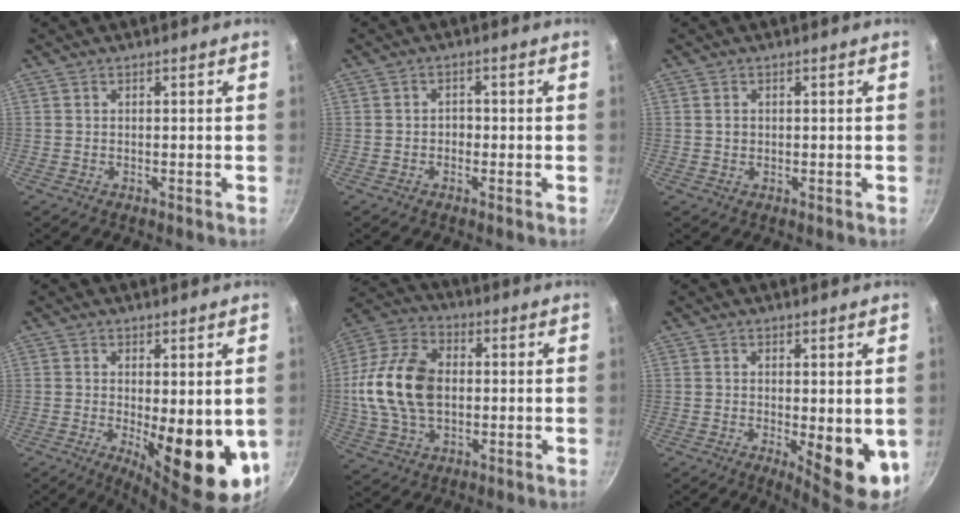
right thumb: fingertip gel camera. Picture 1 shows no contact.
{"total": 1.8, "force": [-0.6, 1.5, 0.8], "torque": [-0.004, 0.007, -0.013]}
{"total": 1.4, "force": [0.2, 1.2, 0.7], "torque": [-0.008, 0.003, 0.002]}
{"total": 13.8, "force": [-1.5, 4.9, 12.8], "torque": [-0.146, -0.024, -0.006]}
{"total": 17.7, "force": [0.4, 11.8, 13.2], "torque": [-0.243, 0.022, -0.002]}
{"total": 8.7, "force": [-1.2, 3.0, 8.0], "torque": [-0.089, -0.009, -0.004]}